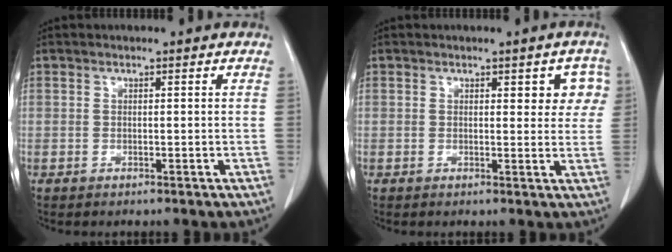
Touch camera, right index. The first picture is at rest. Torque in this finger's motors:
{"motor_torque": [0.24, 0.06, 0.04, 0.00]}